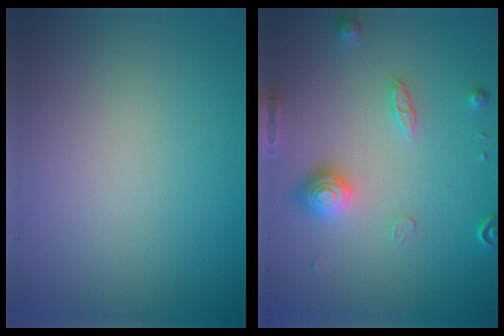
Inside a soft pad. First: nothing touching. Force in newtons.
{"total": 3.1, "press": 3.0, "slide": 0.9}